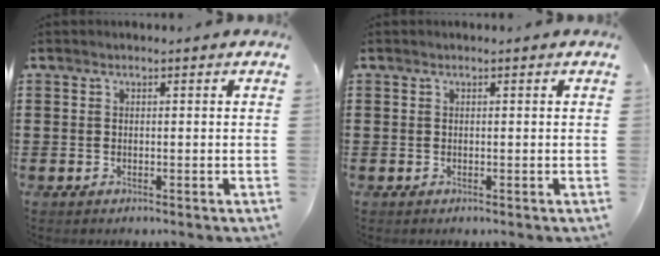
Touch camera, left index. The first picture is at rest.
{"total": 0.0}